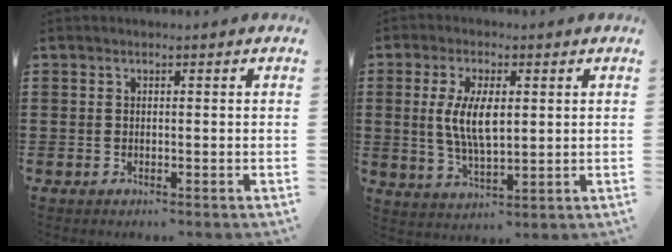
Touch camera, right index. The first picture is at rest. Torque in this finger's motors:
{"motor_torque": [1.68, 0.46, 0.33, 0.21]}